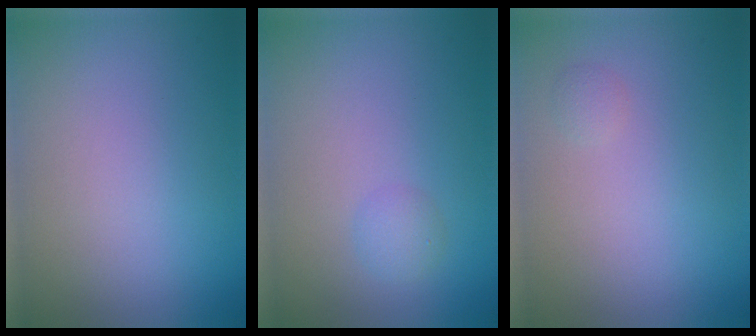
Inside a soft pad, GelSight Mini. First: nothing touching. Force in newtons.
{"total": 1.2, "press": 1.2, "slide": 0.0}
{"total": 0.6, "press": 0.6, "slide": 0.0}